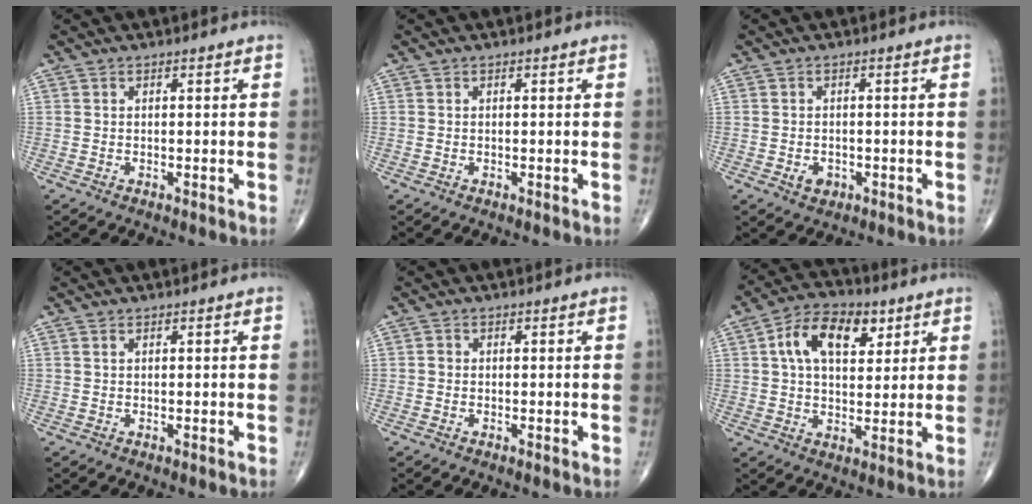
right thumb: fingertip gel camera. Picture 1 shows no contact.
{"total": 0.0}
{"total": 2.3, "force": [-0.9, 1.7, 1.3], "torque": [-0.016, 0.002, -0.009]}
{"total": 0.5, "force": [0.3, 0.3, 0.3], "torque": [-0.008, 0.002, 0.006]}
{"total": 0.7, "force": [-0.1, 0.6, 0.3], "torque": [-0.002, 0.002, -0.003]}
{"total": 12.4, "force": [4.6, 7.3, 8.9], "torque": [-0.128, 0.001, 0.073]}